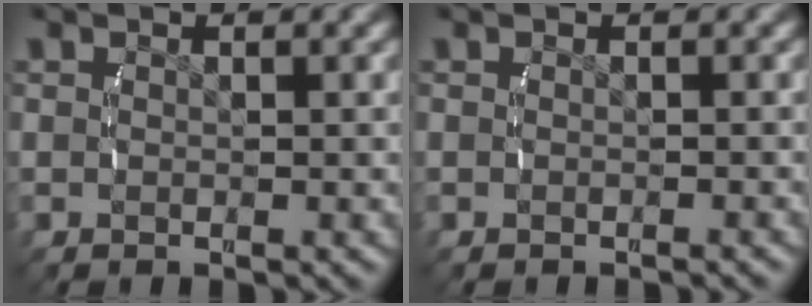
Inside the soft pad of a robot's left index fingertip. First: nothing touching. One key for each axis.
{"total": 0.7, "fx": -0.7, "fy": 0.1, "fz": 0.2, "tx": -0.005, "ty": 0.003, "tz": -0.013}